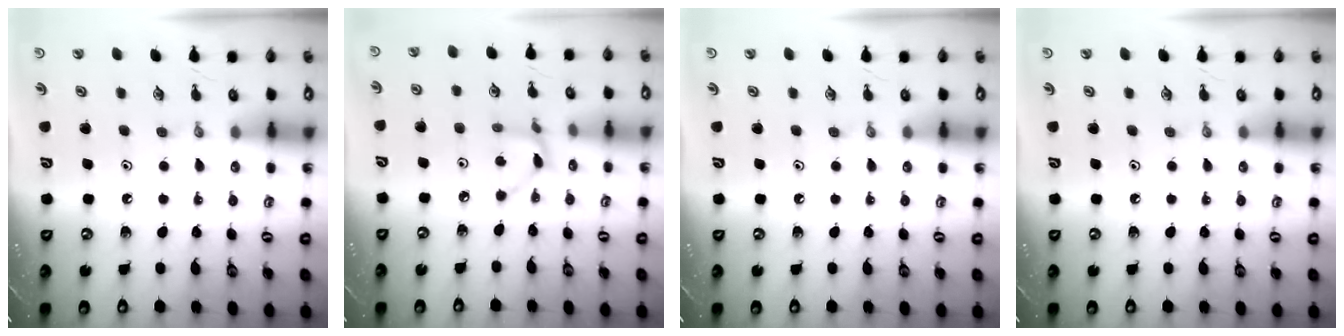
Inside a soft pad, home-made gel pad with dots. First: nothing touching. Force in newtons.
{"total": 2.9, "press": 2.9, "slide": 0.2}
{"total": 0.0}
{"total": 0.0}